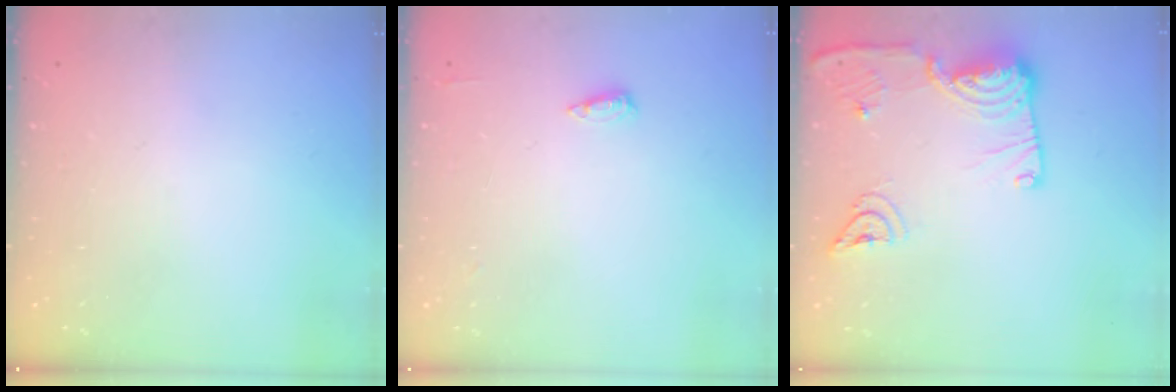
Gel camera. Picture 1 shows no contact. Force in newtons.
{"total": 4.5, "press": 4.4, "slide": 1.0}
{"total": 16.4, "press": 16.3, "slide": 2.0}